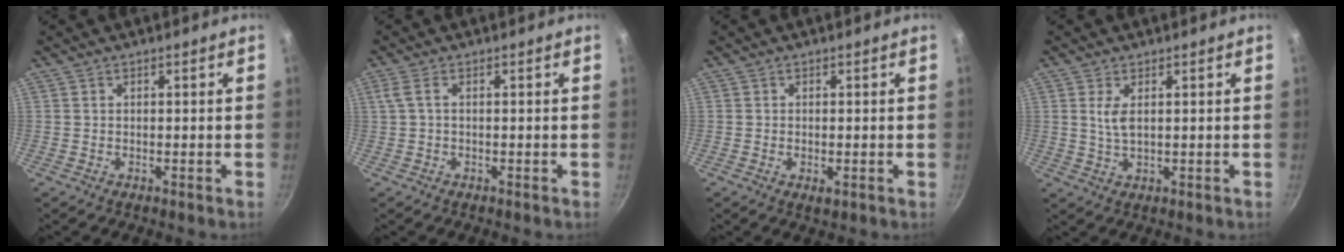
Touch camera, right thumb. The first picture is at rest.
{"total": 2.2, "force": [0.2, 0.8, 2.0], "torque": [-0.049, 0.006, 0.006]}
{"total": 1.8, "force": [-0.4, 0.9, 1.5], "torque": [-0.026, -0.004, -0.006]}
{"total": 3.6, "force": [1.0, 1.6, 3.0], "torque": [-0.058, -0.010, 0.021]}